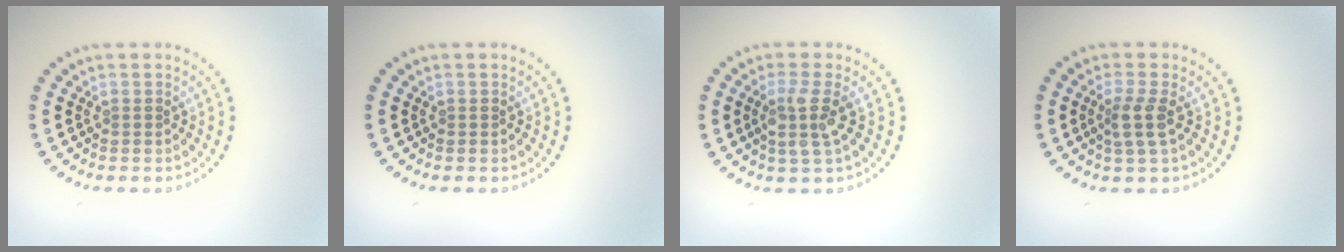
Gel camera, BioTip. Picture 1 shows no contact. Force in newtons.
{"total": 0.0}
{"total": 2.8, "press": 2.3, "slide": 1.6}
{"total": 2.2, "press": 1.8, "slide": 1.3}